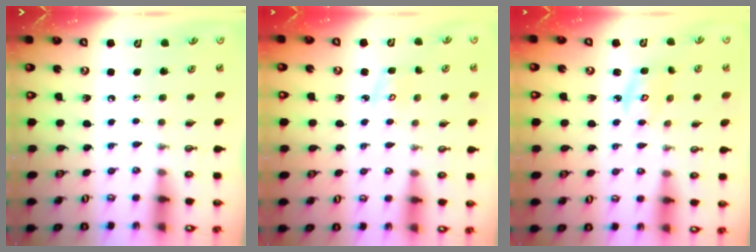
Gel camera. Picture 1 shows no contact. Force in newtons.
{"total": 3.0, "press": 3.0, "slide": 0.3}
{"total": 4.4, "press": 4.4, "slide": 0.4}